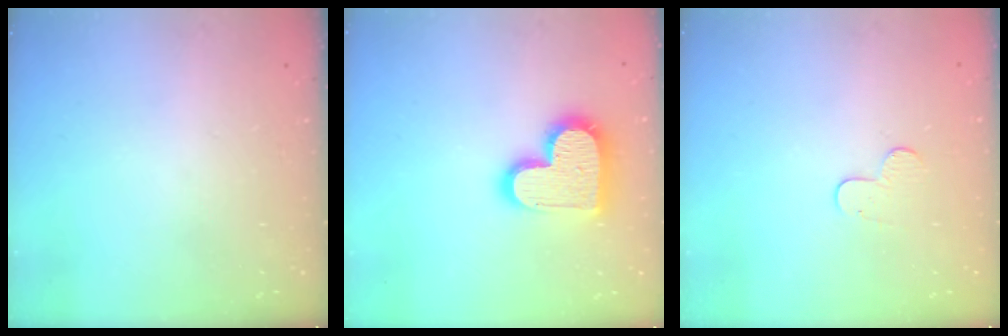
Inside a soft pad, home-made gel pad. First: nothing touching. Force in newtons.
{"total": 17.8, "press": 17.7, "slide": 1.3}
{"total": 5.7, "press": 5.7, "slide": 0.5}